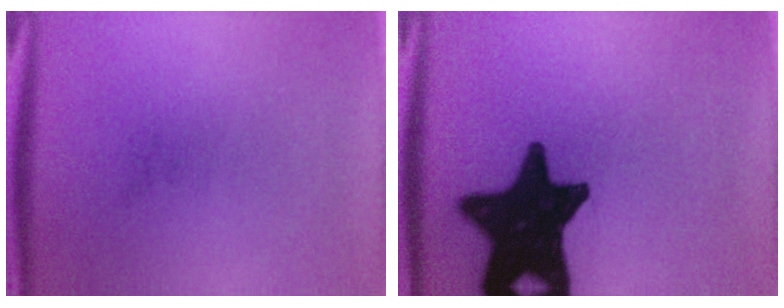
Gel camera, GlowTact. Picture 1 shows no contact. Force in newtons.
{"total": 18.6}